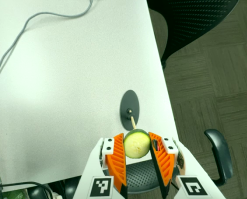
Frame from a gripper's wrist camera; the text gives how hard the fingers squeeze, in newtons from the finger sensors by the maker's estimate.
{"total": 9.1, "left": 9.7, "right": 8.6}